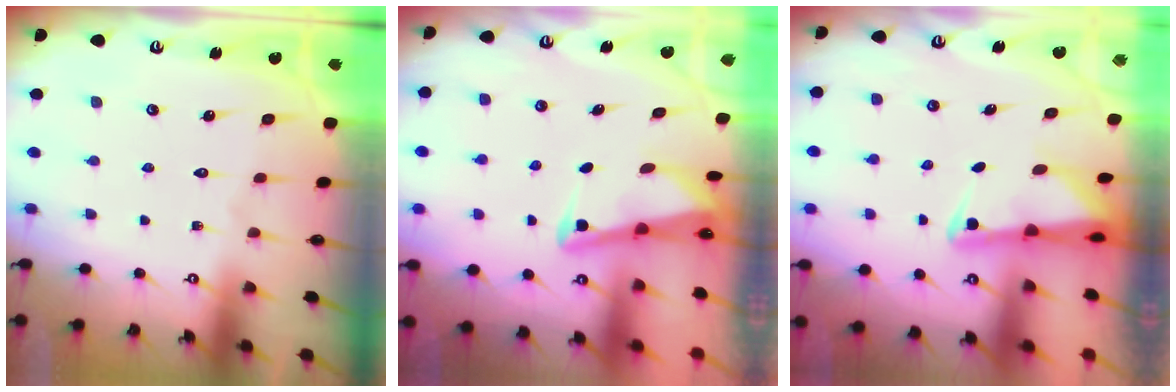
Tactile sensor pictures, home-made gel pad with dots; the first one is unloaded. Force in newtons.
{"total": 2.9, "press": 2.9, "slide": 0.4}
{"total": 2.4, "press": 2.4, "slide": 0.5}